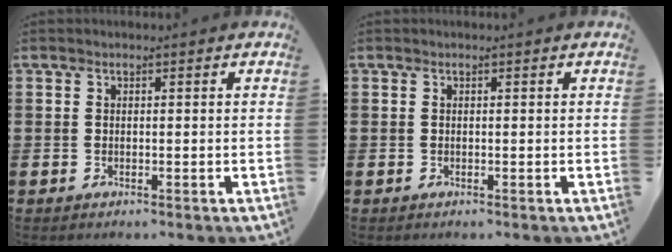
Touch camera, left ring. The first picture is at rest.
{"total": 0.0}